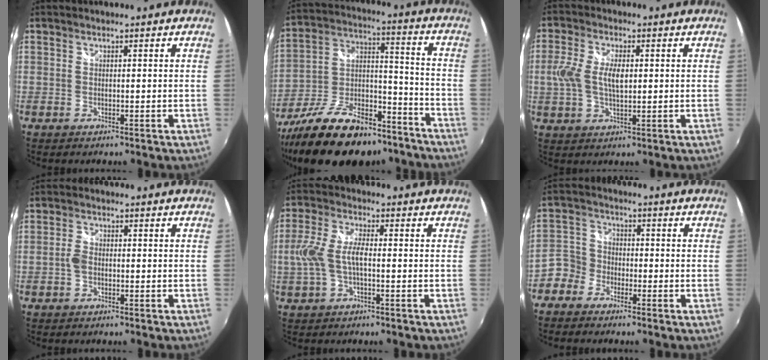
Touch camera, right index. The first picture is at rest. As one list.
[{"total": 24.8, "force": [-18.0, 10.8, 13.2], "torque": [-0.253, 0.006, -0.280]}, {"total": 7.5, "force": [0.3, 3.4, 6.6], "torque": [-0.135, 0.004, 0.004]}, {"total": 2.3, "force": [-0.7, 1.4, 1.7], "torque": [-0.039, 0.004, -0.014]}, {"total": 7.7, "force": [-1.0, 2.9, 7.1], "torque": [-0.155, 0.008, -0.018]}, {"total": 5.9, "force": [-3.9, 4.4, 0.9], "torque": [-0.020, 0.020, -0.089]}]